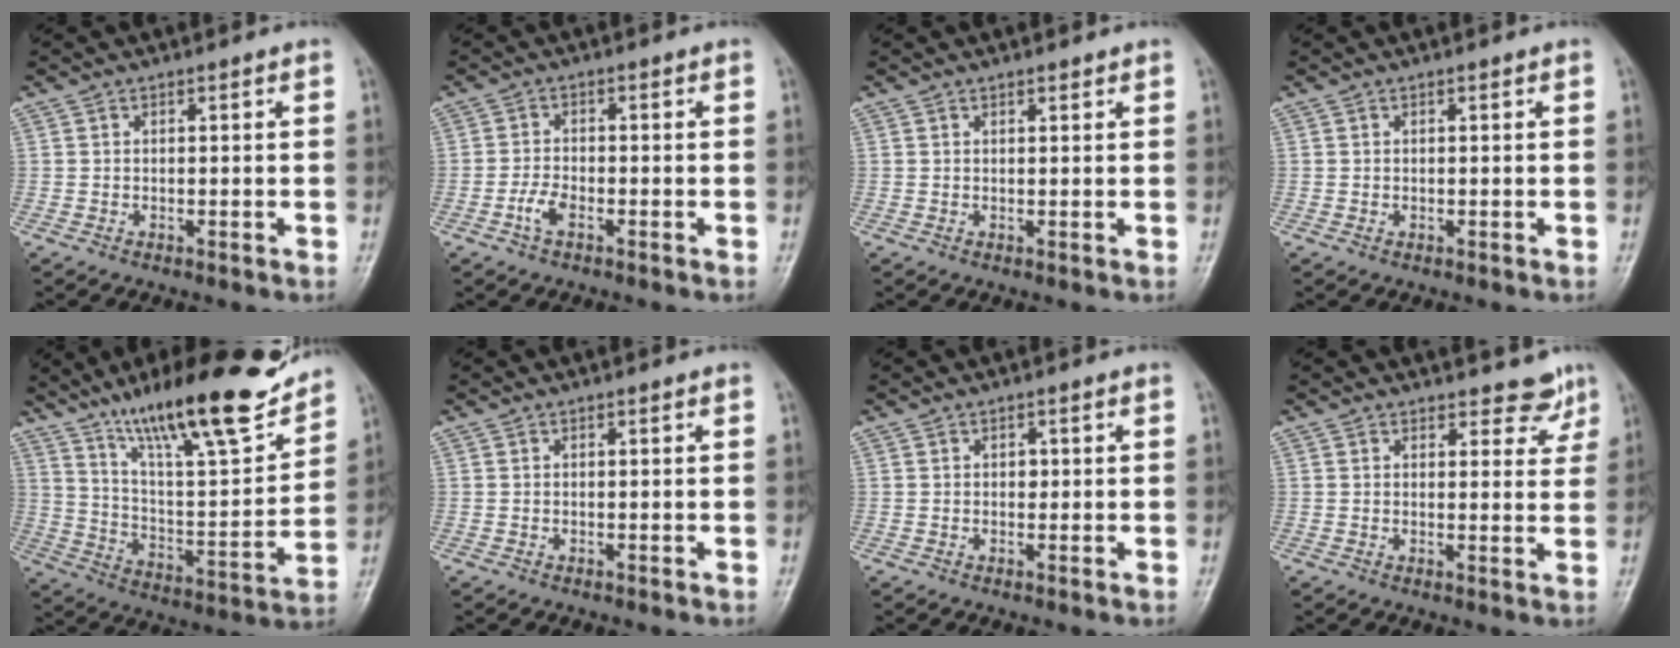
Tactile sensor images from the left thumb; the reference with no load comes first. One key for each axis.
{"total": 3.1, "fx": -1.6, "fy": 1.4, "fz": 2.2, "tx": -0.047, "ty": 0.011, "tz": -0.034}
{"total": 1.0, "fx": 0.8, "fy": 0.4, "fz": 0.5, "tx": -0.006, "ty": -0.005, "tz": 0.011}
{"total": 0.0}
{"total": 23.5, "fx": 17.0, "fy": 5.0, "fz": 15.4, "tx": -0.217, "ty": -0.074, "tz": 0.286}
{"total": 0.0}
{"total": 1.0, "fx": 0.1, "fy": 0.8, "fz": 0.6, "tx": 0.000, "ty": 0.003, "tz": -0.001}
{"total": 4.6, "fx": 3.9, "fy": 2.3, "fz": 1.1, "tx": 0.014, "ty": -0.027, "tz": 0.041}